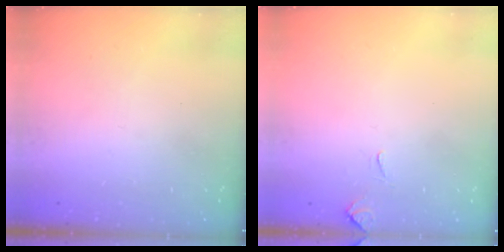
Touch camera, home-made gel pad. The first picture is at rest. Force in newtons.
{"total": 1.1, "press": 1.0, "slide": 0.4}